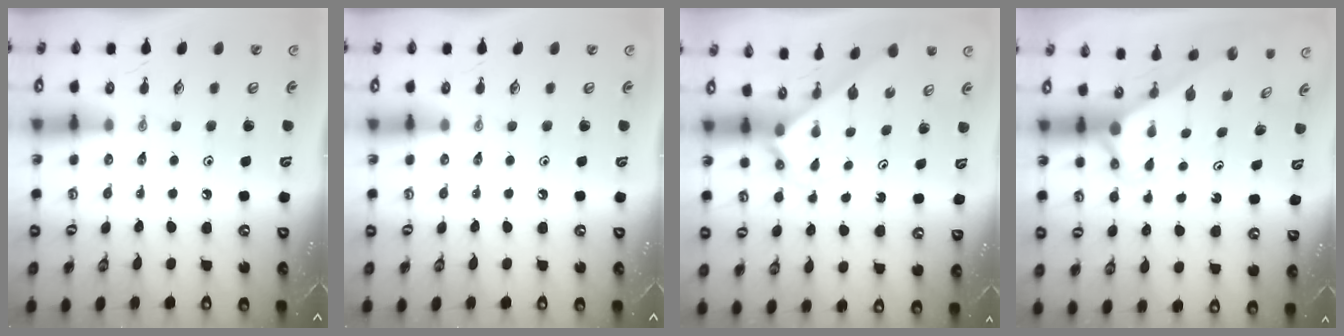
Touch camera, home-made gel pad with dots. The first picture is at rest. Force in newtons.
{"total": 0.0}
{"total": 2.3, "press": 2.3, "slide": 0.2}
{"total": 2.7, "press": 2.7, "slide": 0.0}